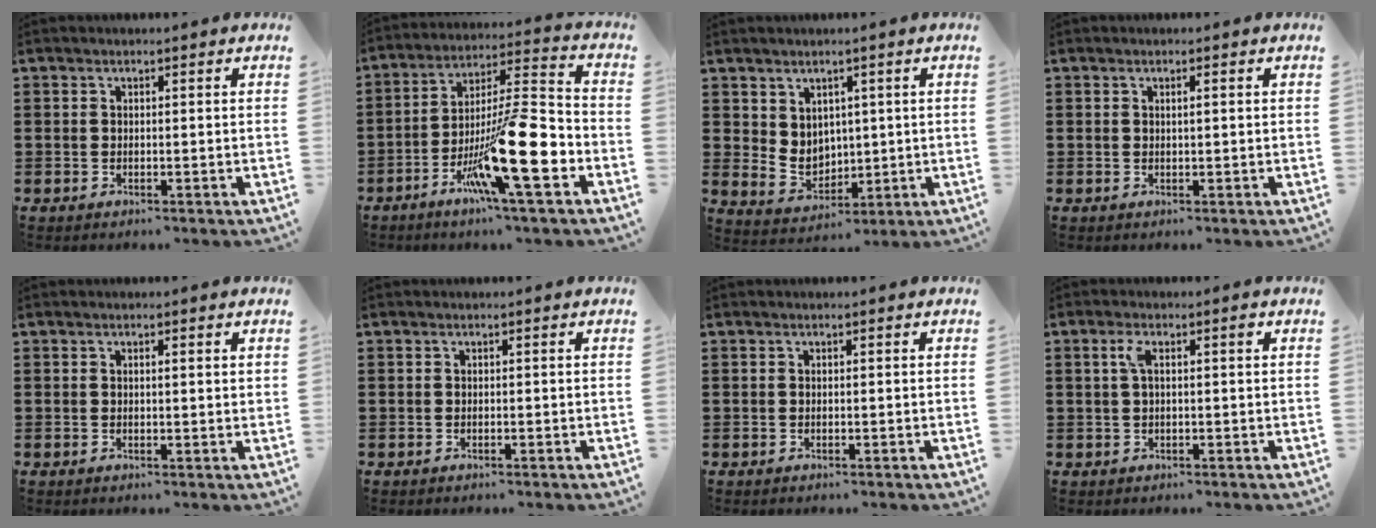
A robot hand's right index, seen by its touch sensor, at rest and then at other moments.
{"total": 17.4, "force": [-7.2, 3.4, 15.5], "torque": [-0.282, -0.005, -0.120]}
{"total": 4.6, "force": [2.3, 3.7, 1.5], "torque": [-0.037, -0.003, 0.043]}
{"total": 0.9, "force": [0.3, 0.1, 0.8], "torque": [-0.016, 0.000, 0.004]}
{"total": 0.7, "force": [0.3, 0.0, 0.6], "torque": [-0.013, 0.000, 0.006]}
{"total": 0.0}
{"total": 0.0}
{"total": 3.0, "force": [0.8, 0.7, 2.8], "torque": [-0.048, 0.005, 0.009]}